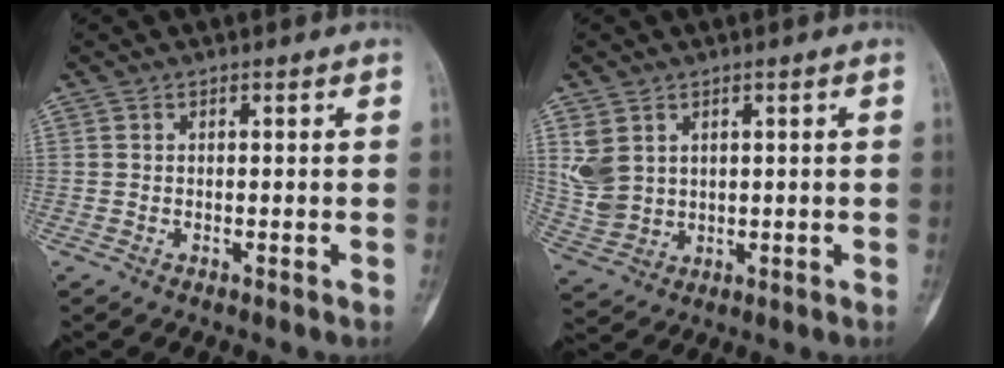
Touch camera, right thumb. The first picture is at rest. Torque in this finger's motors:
{"motor_torque": [-0.62, 0.56, 0.06, 0.03, 0.03]}